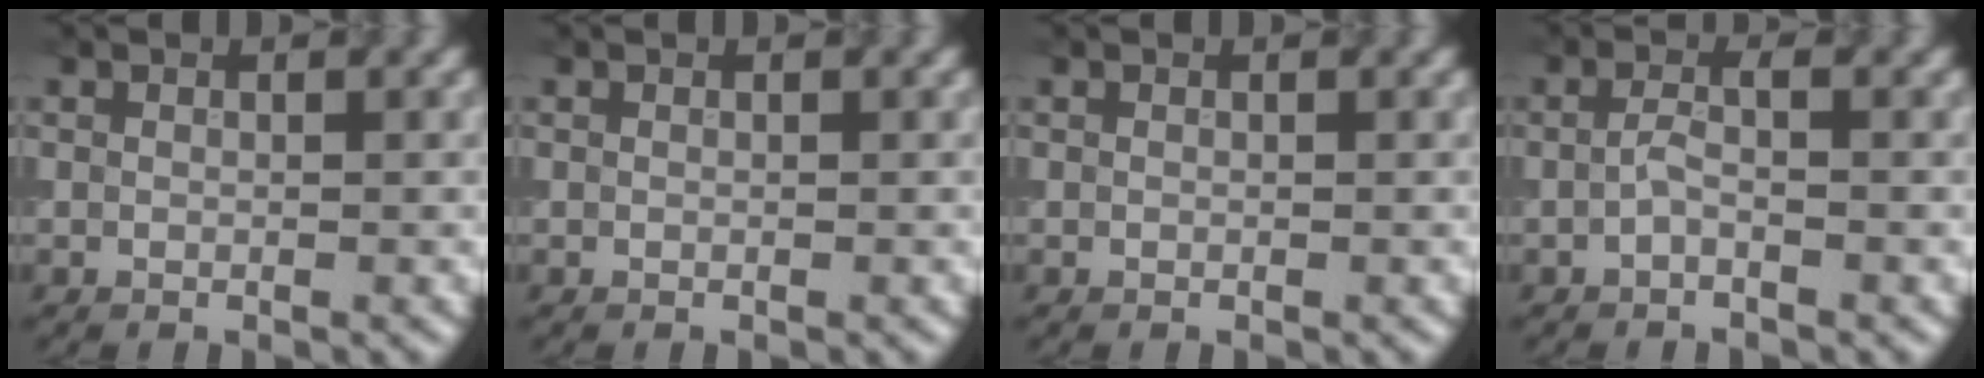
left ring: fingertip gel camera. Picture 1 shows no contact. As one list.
[{"total": 0.0}, {"total": 0.0}, {"total": 1.2, "force": [-0.5, 0.3, 1.1], "torque": [-0.025, 0.002, -0.012]}]